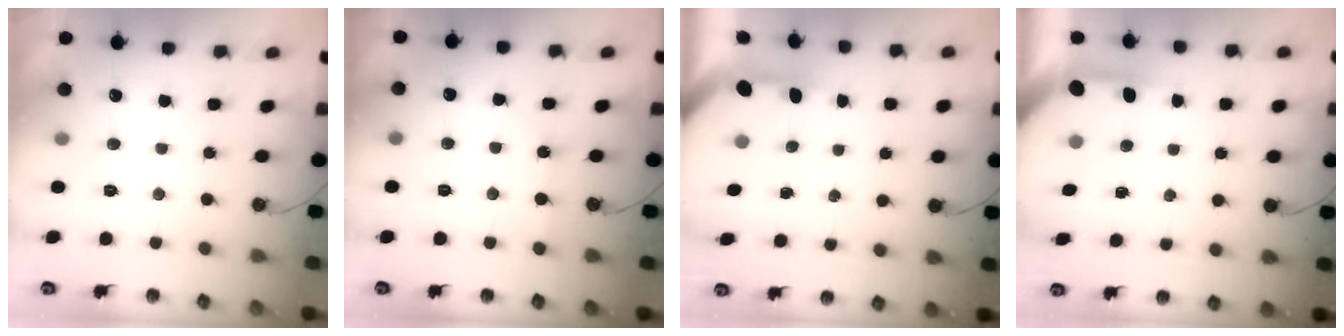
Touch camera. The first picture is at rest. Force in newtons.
{"total": 2.7, "press": 2.7, "slide": 0.5}
{"total": 3.2, "press": 3.2, "slide": 0.3}
{"total": 3.8, "press": 3.8, "slide": 0.5}